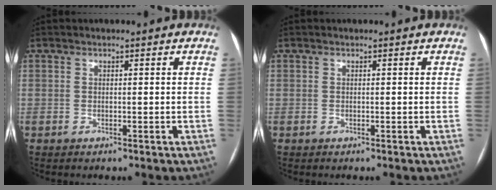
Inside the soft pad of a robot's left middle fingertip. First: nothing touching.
{"total": 0.0}